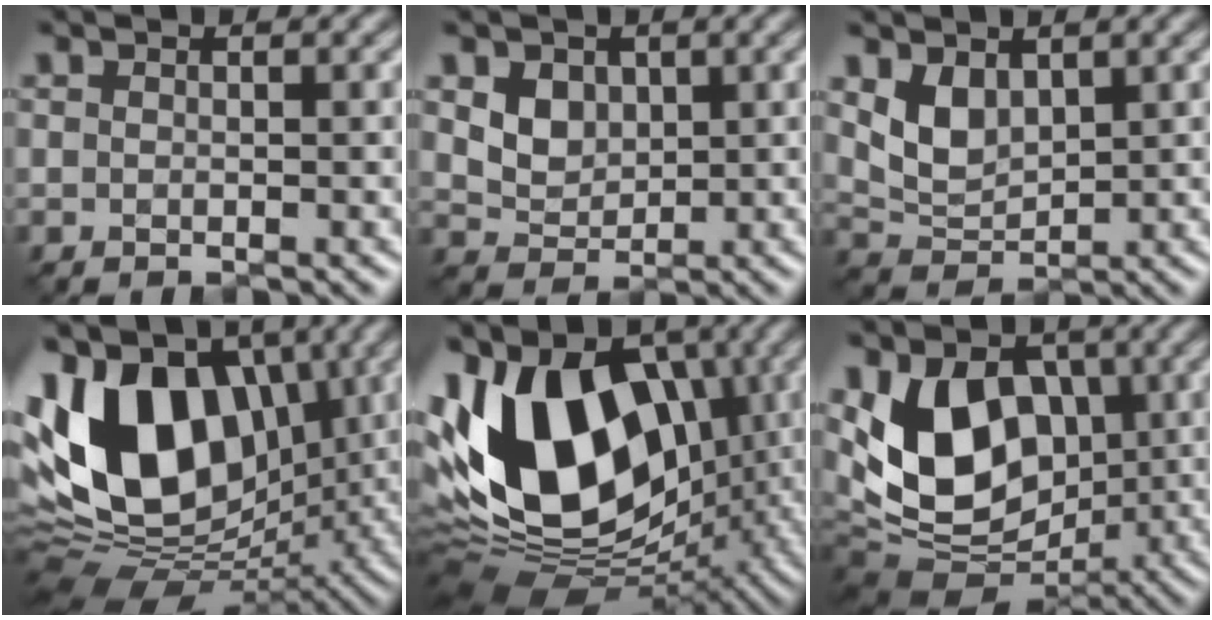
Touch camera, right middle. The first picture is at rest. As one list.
[{"total": 3.1, "force": [0.9, 2.5, 1.6], "torque": [-0.041, -0.017, 0.019]}, {"total": 3.4, "force": [1.3, 2.1, 2.2], "torque": [-0.050, -0.009, 0.029]}, {"total": 16.1, "force": [1.6, 10.8, 11.9], "torque": [-0.234, 0.024, 0.004]}, {"total": 16.9, "force": [0.2, 11.3, 12.6], "torque": [-0.215, 0.015, -0.025]}, {"total": 10.5, "force": [0.4, 7.4, 7.4], "torque": [-0.122, -0.010, -0.009]}]